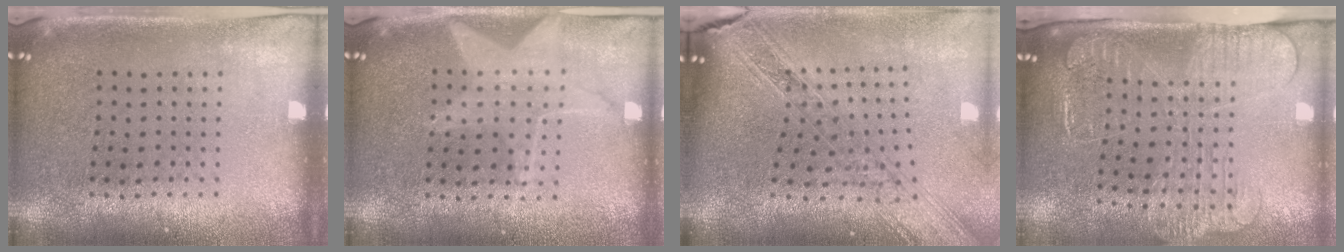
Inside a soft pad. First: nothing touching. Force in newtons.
{"total": 1.4, "press": 1.4, "slide": 0.2}
{"total": 2.2, "press": 1.9, "slide": 1.1}
{"total": 2.5, "press": 1.9, "slide": 1.5}